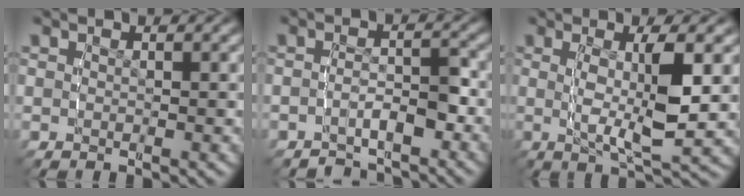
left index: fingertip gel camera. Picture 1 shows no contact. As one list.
[{"total": 3.6, "force": [-3.1, 1.6, 1.0], "torque": [-0.034, -0.007, -0.049]}, {"total": 5.9, "force": [0.3, 1.1, 5.8], "torque": [-0.110, -0.009, 0.012]}]